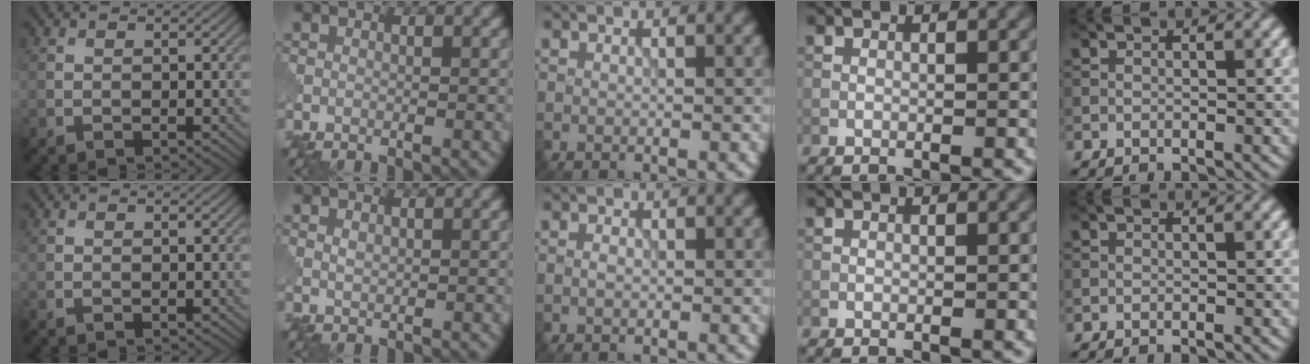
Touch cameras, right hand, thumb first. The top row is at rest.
{"index": {"total": 0.8, "force": [0.3, 0.5, 0.5], "torque": [-0.015, 0.000, 0.008]}, "middle": {"total": 0.8, "force": [-0.1, 0.5, 0.6], "torque": [-0.013, 0.001, -0.004]}}